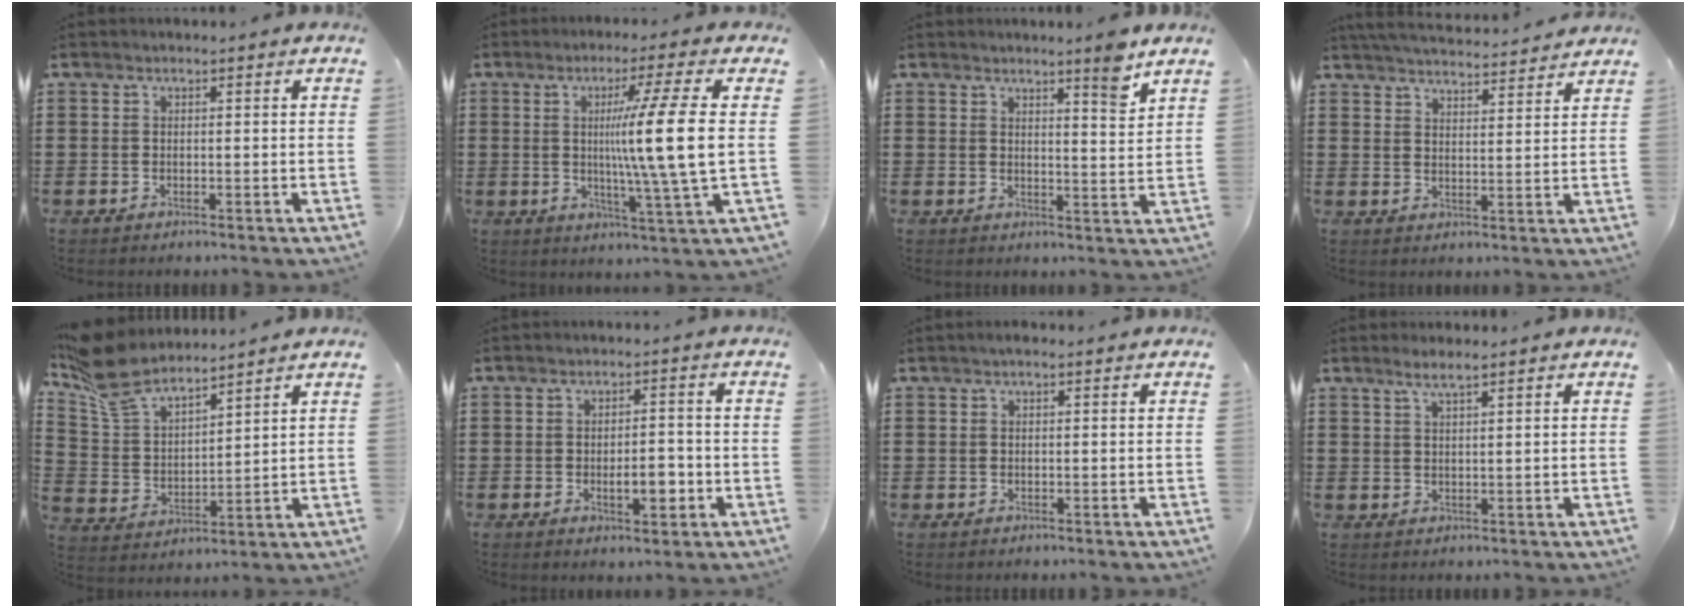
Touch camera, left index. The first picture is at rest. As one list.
[{"total": 11.6, "force": [1.5, -0.7, 11.5], "torque": [-0.196, -0.008, 0.012]}, {"total": 5.0, "force": [4.1, -0.2, 2.8], "torque": [-0.043, -0.023, 0.066]}, {"total": 4.8, "force": [4.7, -0.2, 0.8], "torque": [-0.032, -0.027, 0.082]}, {"total": 9.1, "force": [8.2, 2.3, 3.3], "torque": [-0.098, -0.032, 0.152]}, {"total": 4.5, "force": [-1.3, 2.1, 3.8], "torque": [-0.059, 0.004, -0.025]}, {"total": 0.7, "force": [0.2, 0.2, 0.6], "torque": [-0.011, 0.004, 0.004]}, {"total": 2.3, "force": [1.7, 0.1, 1.5], "torque": [-0.033, 0.002, 0.029]}]